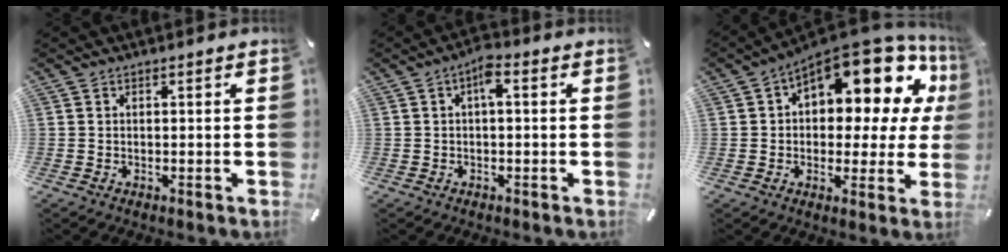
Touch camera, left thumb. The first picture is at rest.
{"total": 3.9, "force": [0.5, 1.5, 3.6], "torque": [-0.064, 0.011, 0.004]}
{"total": 16.5, "force": [9.3, 8.2, 10.8], "torque": [-0.149, -0.076, 0.156]}